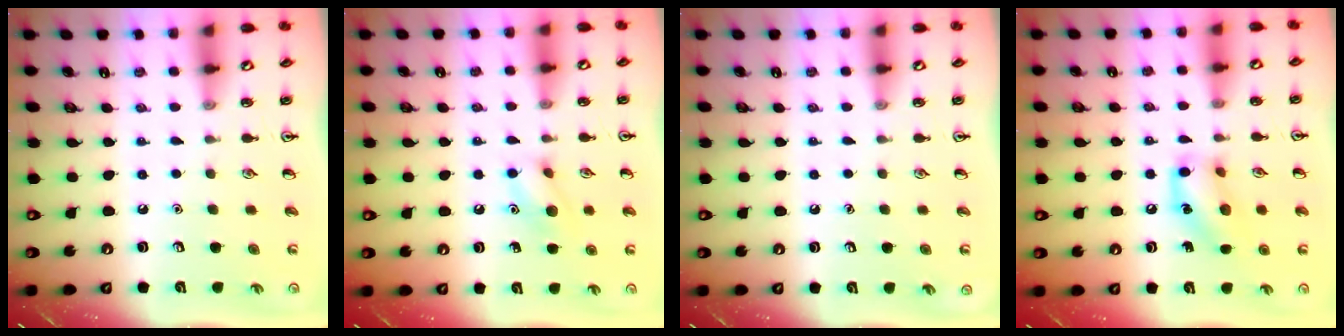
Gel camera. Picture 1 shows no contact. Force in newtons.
{"total": 8.8, "press": 8.7, "slide": 1.5}
{"total": 0.0}
{"total": 12.2, "press": 12.1, "slide": 2.0}